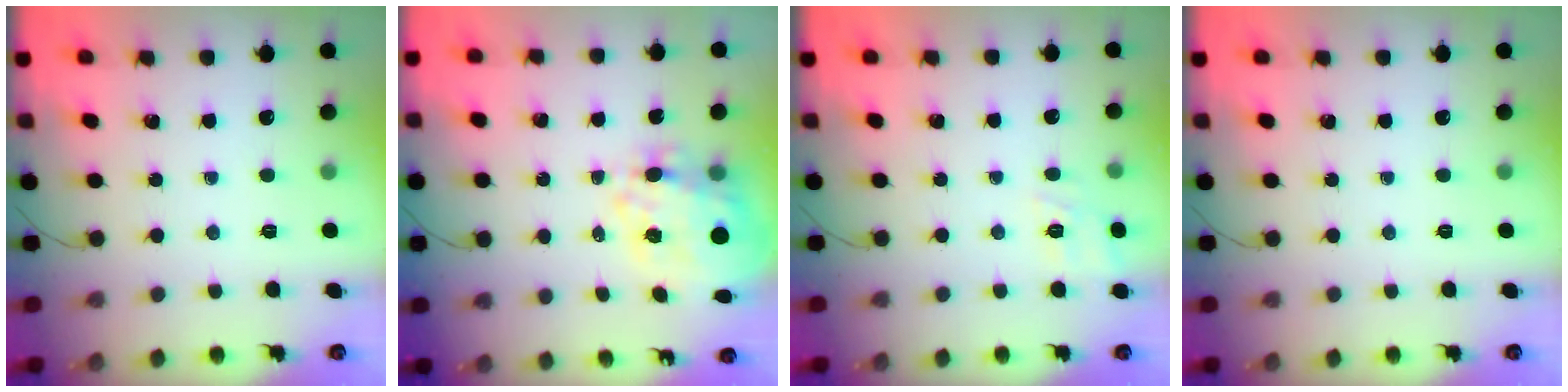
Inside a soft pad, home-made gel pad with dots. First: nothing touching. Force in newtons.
{"total": 14.6, "press": 14.0, "slide": 4.2}
{"total": 9.3, "press": 9.2, "slide": 1.4}
{"total": 0.0}